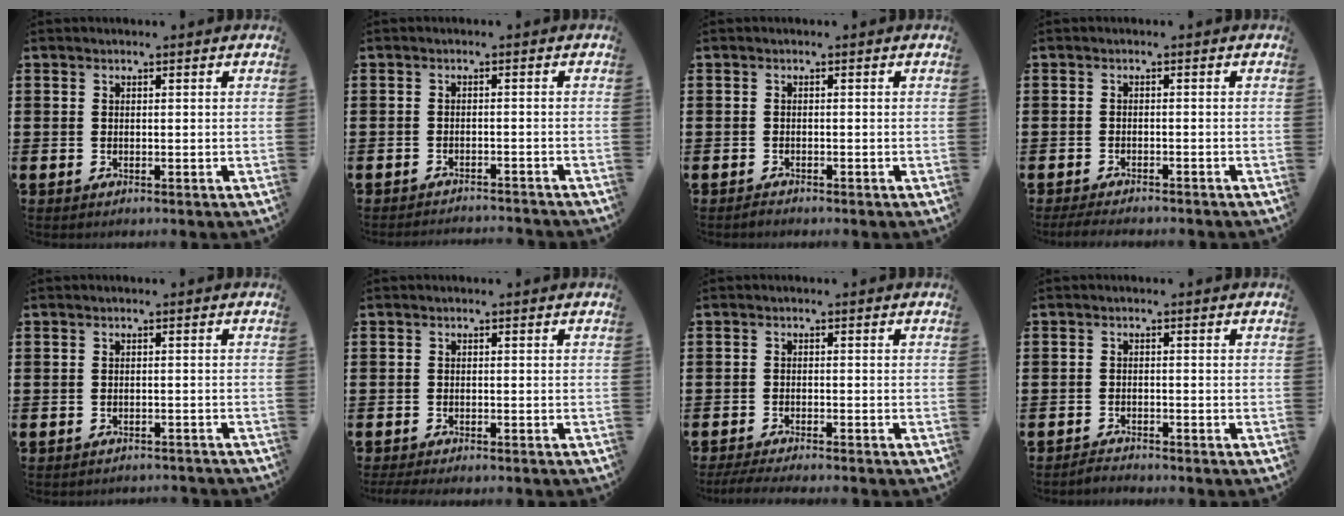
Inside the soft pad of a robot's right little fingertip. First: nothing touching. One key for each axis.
{"total": 1.5, "fx": -1.4, "fy": -0.1, "fz": -0.1, "tx": -0.002, "ty": 0.003, "tz": -0.031}
{"total": 0.6, "fx": -0.5, "fy": 0.1, "fz": 0.0, "tx": -0.003, "ty": -0.003, "tz": -0.011}
{"total": 1.6, "fx": -1.5, "fy": 0.1, "fz": 0.5, "tx": -0.010, "ty": 0.003, "tz": -0.029}
{"total": 0.9, "fx": -0.9, "fy": 0.0, "fz": 0.0, "tx": -0.002, "ty": 0.000, "tz": -0.019}
{"total": 0.8, "fx": -0.7, "fy": 0.1, "fz": 0.3, "tx": -0.007, "ty": -0.001, "tz": -0.015}
{"total": 1.7, "fx": -1.5, "fy": -0.1, "fz": 0.7, "tx": -0.010, "ty": 0.003, "tz": -0.030}
{"total": 1.3, "fx": -1.3, "fy": 0.0, "fz": 0.0, "tx": -0.004, "ty": 0.002, "tz": -0.027}